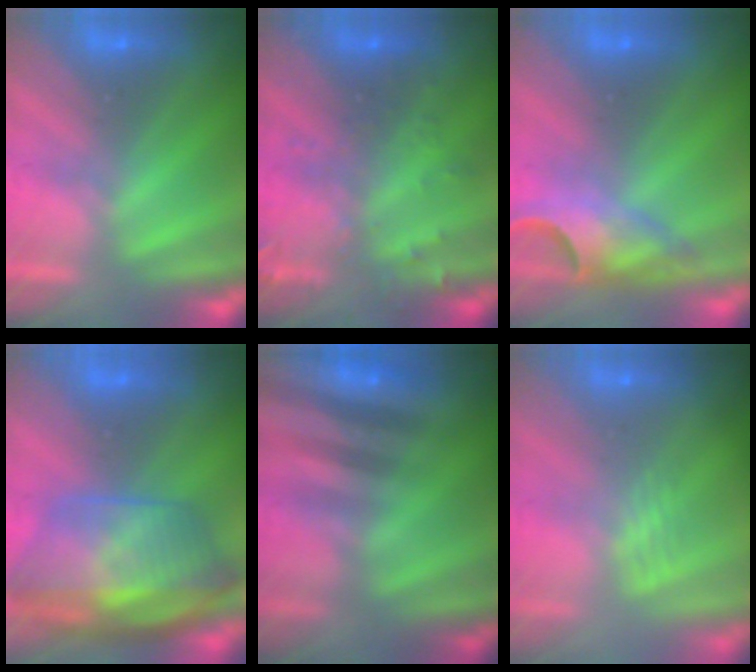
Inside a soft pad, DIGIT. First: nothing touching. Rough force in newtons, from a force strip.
{"total": 3.0}
{"total": 4.6}
{"total": 9.0}
{"total": 3.1}
{"total": 2.3}